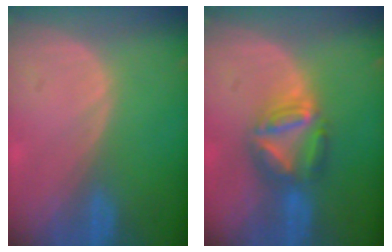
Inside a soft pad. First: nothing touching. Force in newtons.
{"total": 7.2, "press": 6.3, "slide": 3.5}